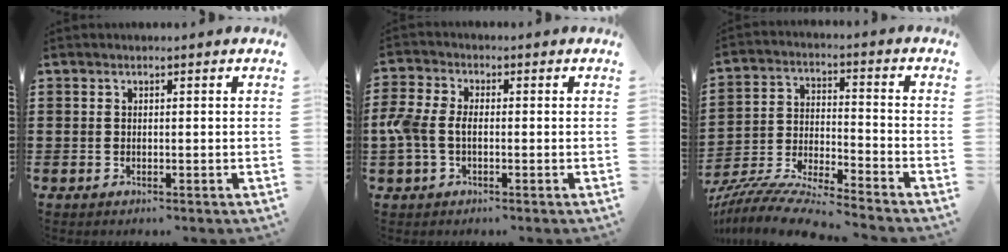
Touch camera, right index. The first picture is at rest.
{"total": 4.6, "force": [-0.8, 2.9, 3.5], "torque": [-0.103, -0.007, -0.025]}
{"total": 8.8, "force": [-8.4, -0.2, 2.5], "torque": [-0.059, -0.002, -0.171]}